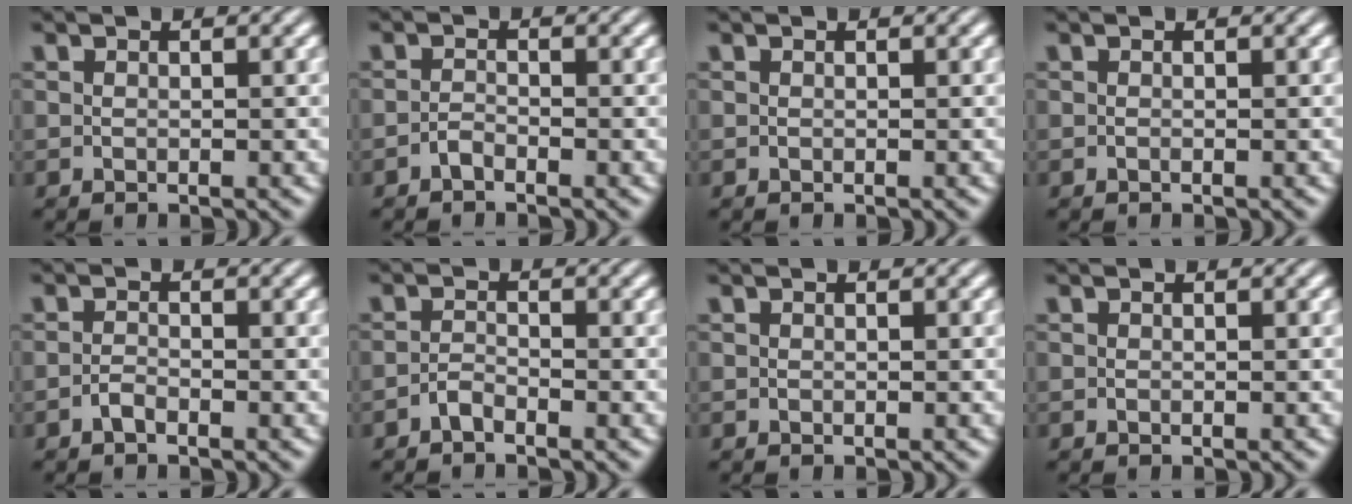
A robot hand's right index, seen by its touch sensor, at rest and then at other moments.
{"total": 1.5, "force": [-1.4, -0.6, 0.0], "torque": [0.005, -0.006, -0.022]}
{"total": 0.0}
{"total": 0.0}
{"total": 1.4, "force": [-1.2, -0.7, 0.1], "torque": [0.003, -0.005, -0.020]}
{"total": 1.7, "force": [-1.6, -0.6, 0.2], "torque": [0.003, -0.006, -0.026]}
{"total": 0.0}
{"total": 0.0}